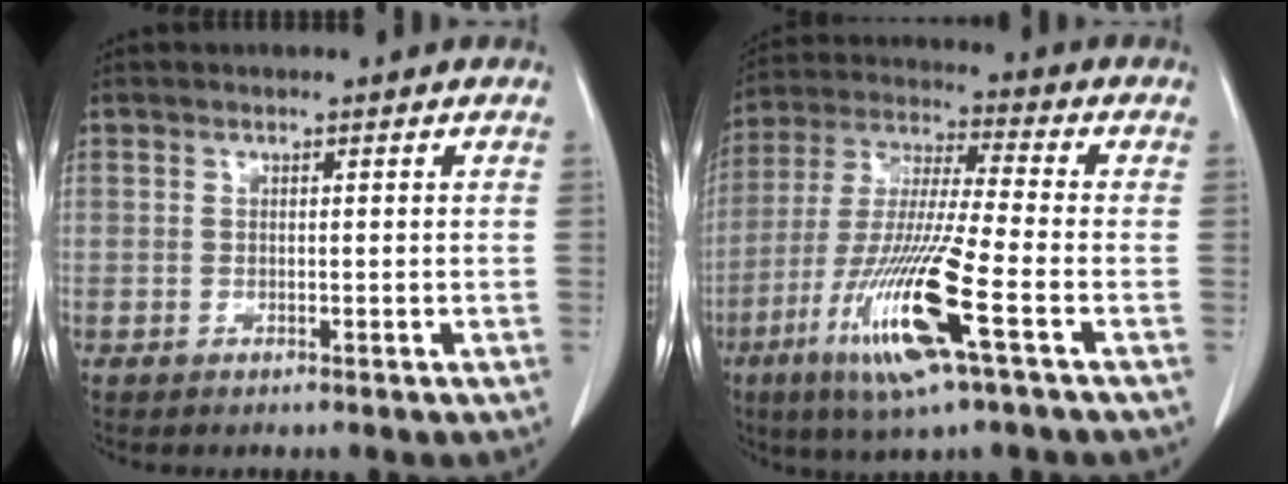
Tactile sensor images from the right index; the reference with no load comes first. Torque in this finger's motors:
{"motor_torque": [1.93, -0.20, 0.48, 0.17]}